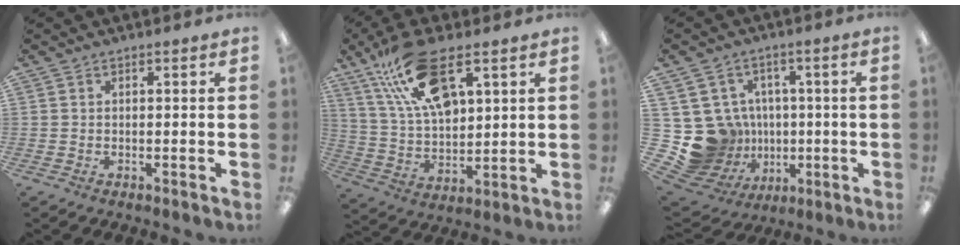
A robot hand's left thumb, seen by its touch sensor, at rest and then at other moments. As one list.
[{"total": 18.4, "force": [10.3, 8.3, 12.7], "torque": [-0.234, -0.026, 0.182]}, {"total": 14.7, "force": [-1.2, 14.1, 4.0], "torque": [-0.109, -0.007, 0.015]}]